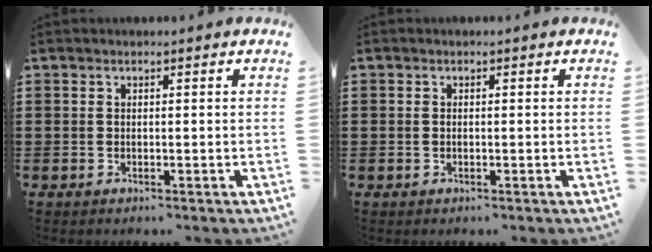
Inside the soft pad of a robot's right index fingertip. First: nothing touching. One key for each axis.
{"total": 0.7, "fx": 0.0, "fy": 0.3, "fz": 0.6, "tx": -0.013, "ty": 0.001, "tz": -0.001}